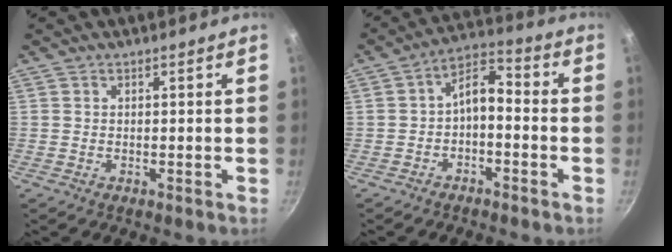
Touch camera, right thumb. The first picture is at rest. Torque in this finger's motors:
{"motor_torque": [-0.24, 0.35, 0.75, -0.27, 0.09]}